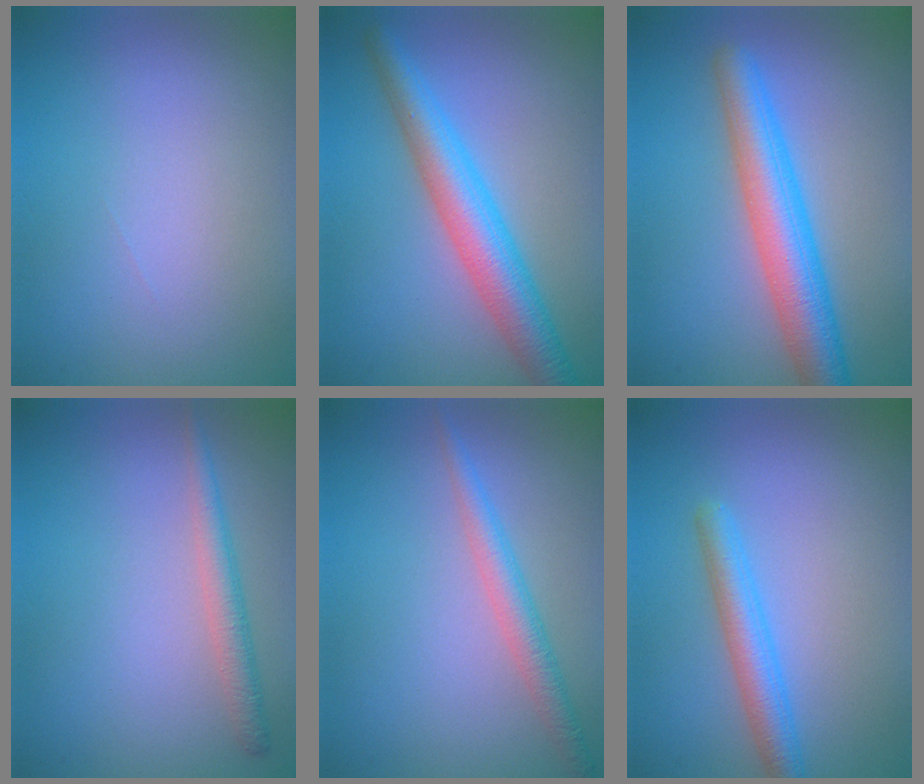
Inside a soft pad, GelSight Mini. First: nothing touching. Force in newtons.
{"total": 5.7, "press": 5.7, "slide": 0.1}
{"total": 6.1, "press": 6.1, "slide": 0.2}
{"total": 2.1, "press": 2.1, "slide": 0.1}
{"total": 2.5, "press": 2.5, "slide": 0.1}
{"total": 3.1, "press": 3.1, "slide": 0.1}